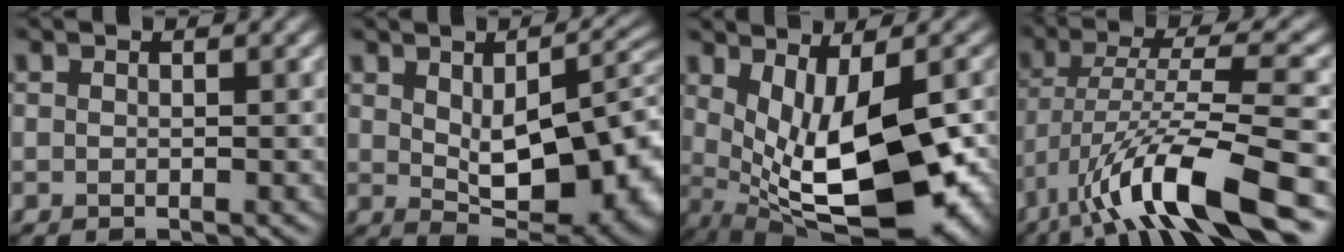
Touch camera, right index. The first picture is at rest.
{"total": 12.4, "force": [0.3, 6.1, 10.7], "torque": [-0.145, -0.008, 0.013]}
{"total": 11.6, "force": [-0.2, 5.0, 10.5], "torque": [-0.174, -0.026, 0.011]}
{"total": 10.7, "force": [-5.7, 2.2, 8.7], "torque": [-0.151, 0.012, -0.103]}